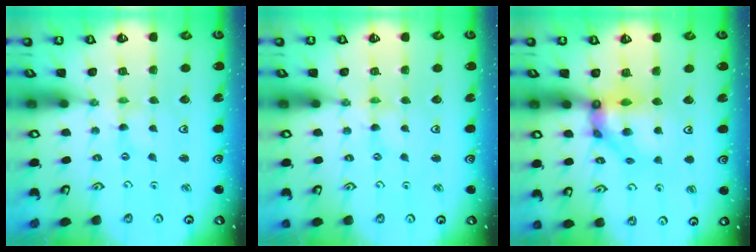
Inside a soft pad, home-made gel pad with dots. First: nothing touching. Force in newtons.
{"total": 0.0}
{"total": 10.5, "press": 10.4, "slide": 1.2}